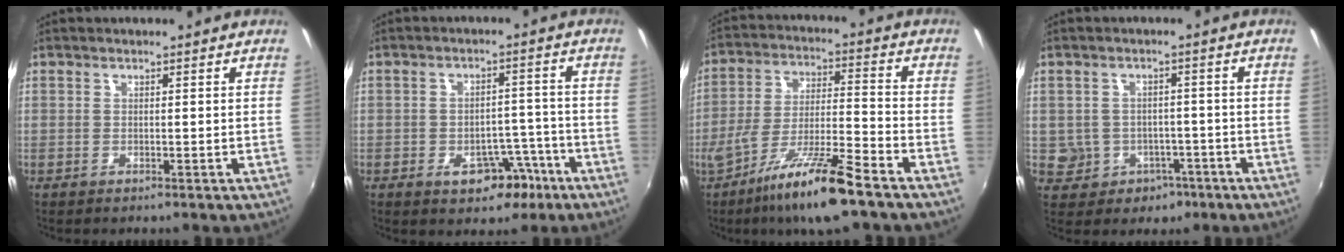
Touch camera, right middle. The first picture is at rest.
{"total": 6.7, "force": [-3.7, 4.0, 4.0], "torque": [-0.059, 0.015, -0.035]}
{"total": 13.9, "force": [-9.4, 0.7, 10.2], "torque": [-0.204, -0.021, -0.168]}
{"total": 7.4, "force": [-2.5, 6.8, 1.7], "torque": [-0.056, 0.019, -0.015]}